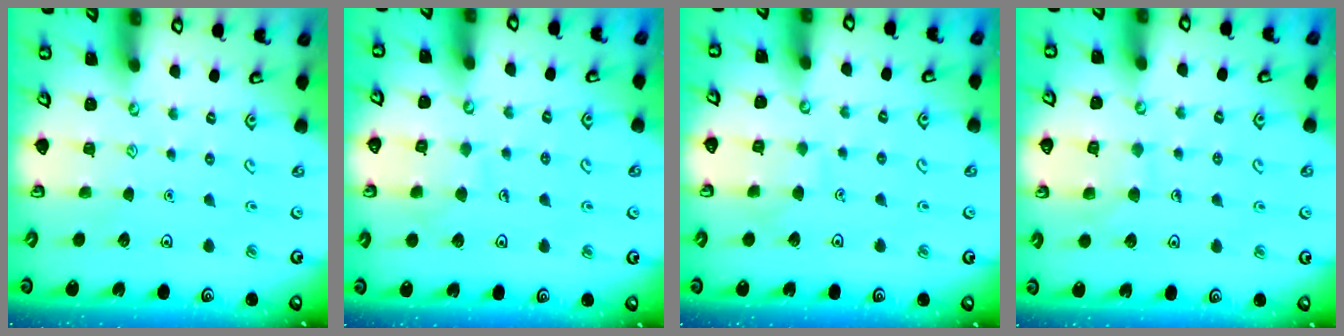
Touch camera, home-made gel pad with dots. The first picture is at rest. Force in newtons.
{"total": 6.2, "press": 6.1, "slide": 0.6}
{"total": 4.5, "press": 4.5, "slide": 0.6}
{"total": 7.4, "press": 7.4, "slide": 0.4}